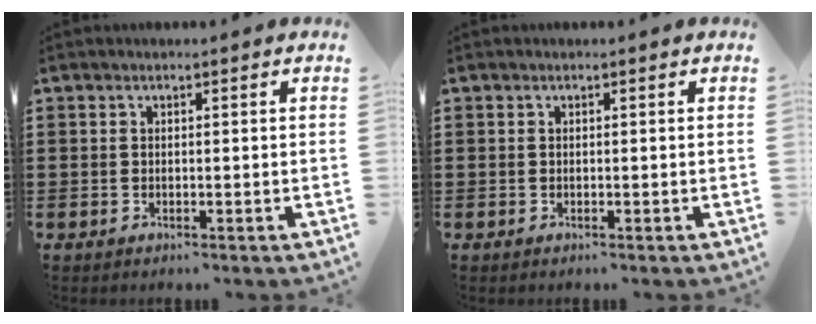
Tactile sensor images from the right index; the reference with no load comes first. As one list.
[{"total": 0.0}]